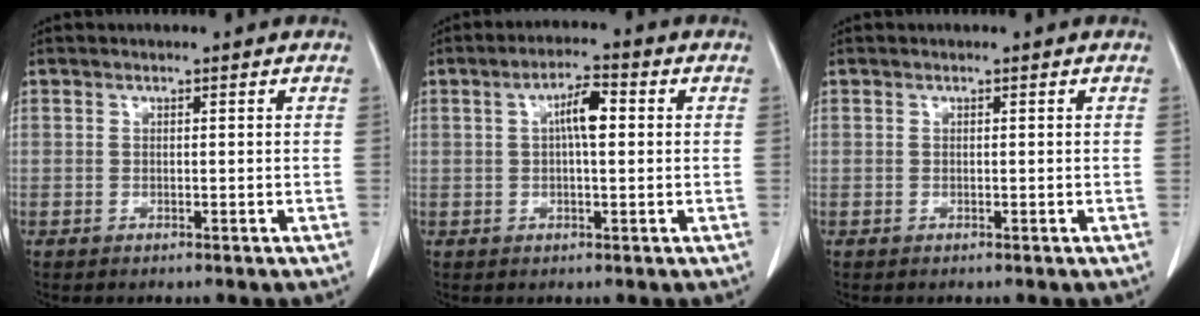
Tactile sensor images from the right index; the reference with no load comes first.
{"total": 4.9, "force": [0.8, 1.2, 4.7], "torque": [-0.085, 0.013, 0.011]}
{"total": 0.0}